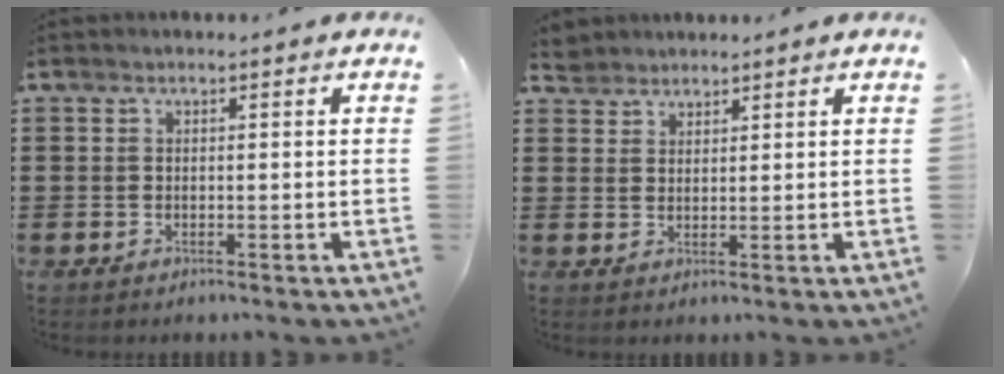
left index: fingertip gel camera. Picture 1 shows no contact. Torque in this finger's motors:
{"motor_torque": [0.40, 0.60, -0.06, -0.05]}